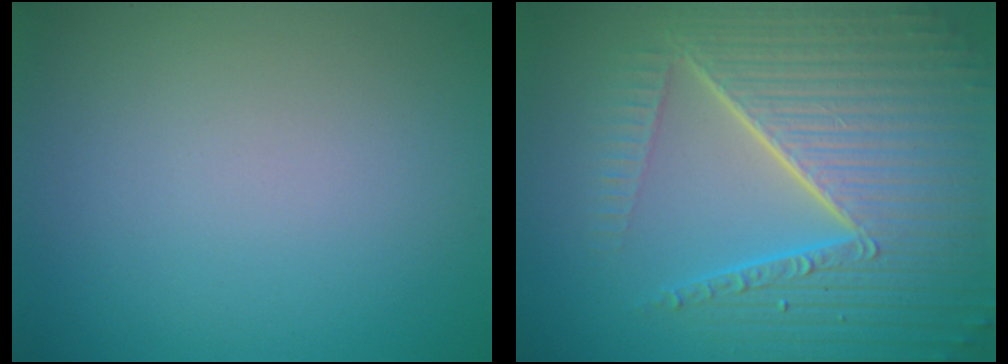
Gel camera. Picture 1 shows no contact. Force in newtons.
{"total": 10.5, "press": 6.5, "slide": 8.2}